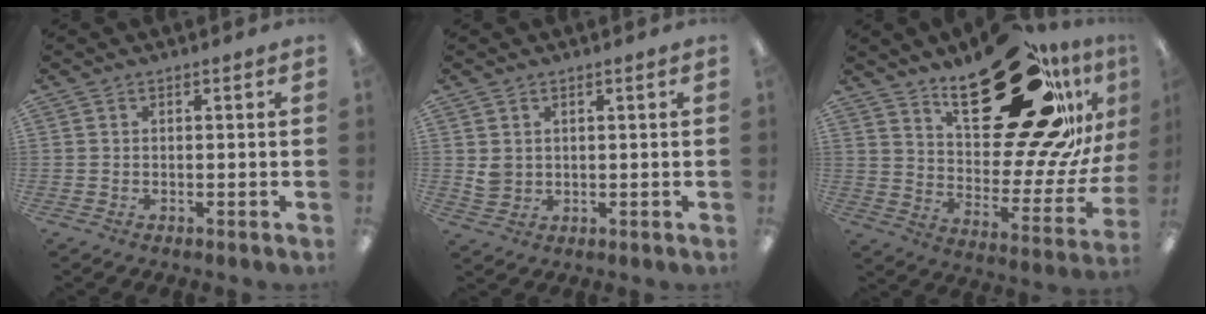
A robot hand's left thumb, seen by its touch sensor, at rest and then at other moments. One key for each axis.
{"total": 3.5, "fx": 1.5, "fy": 2.9, "fz": 1.1, "tx": -0.017, "ty": 0.001, "tz": 0.029}
{"total": 32.6, "fx": 18.8, "fy": 13.6, "fz": 23.0, "tx": -0.291, "ty": -0.119, "tz": 0.320}